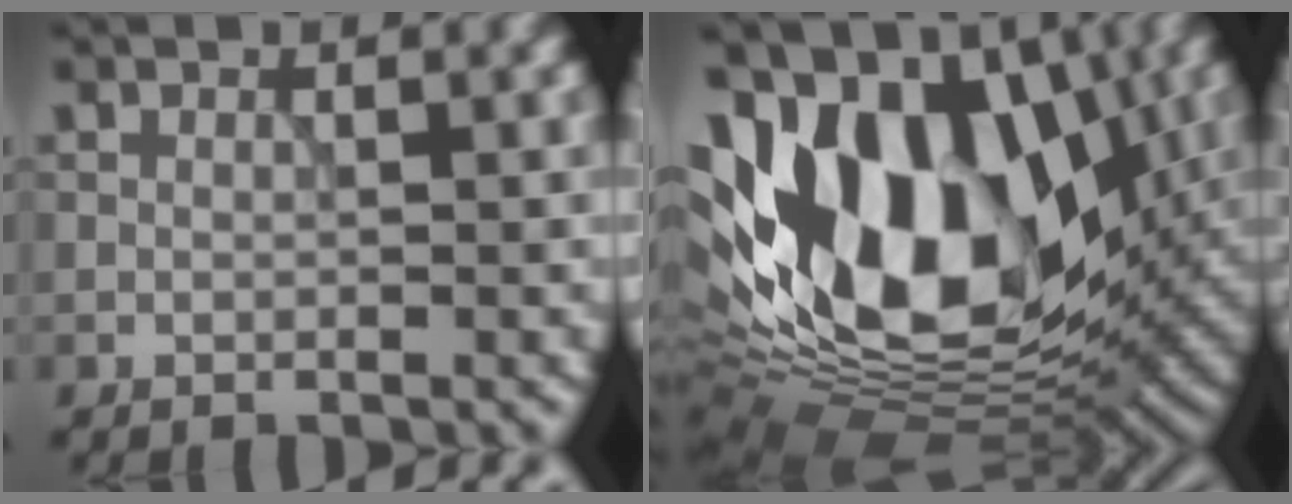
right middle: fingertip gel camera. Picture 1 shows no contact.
{"total": 17.1, "force": [2.0, 10.8, 13.1], "torque": [-0.231, 0.022, 0.015]}